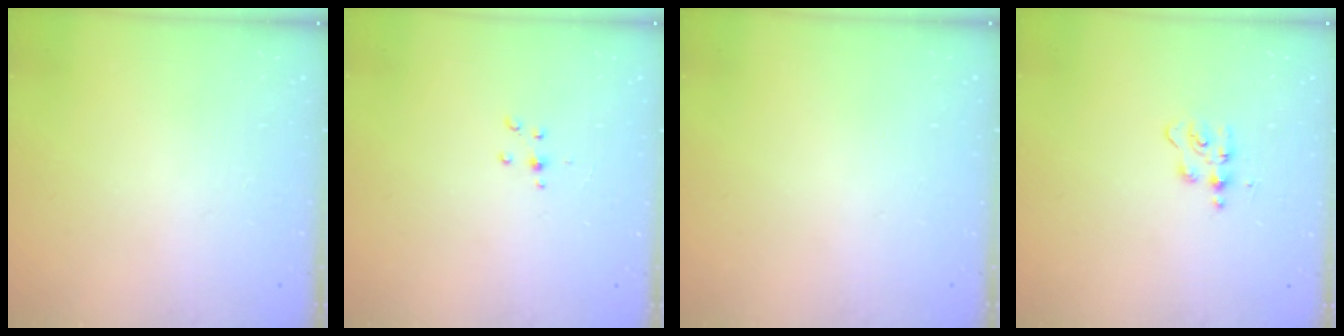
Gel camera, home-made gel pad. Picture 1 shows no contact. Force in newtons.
{"total": 4.0, "press": 3.9, "slide": 0.9}
{"total": 0.0}
{"total": 5.5, "press": 5.5, "slide": 0.8}